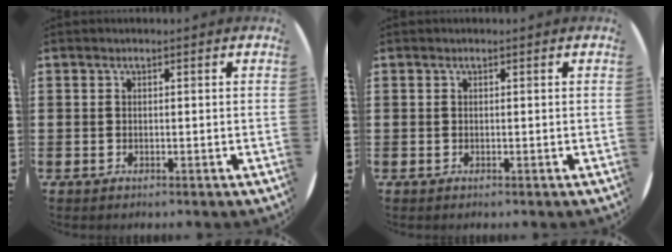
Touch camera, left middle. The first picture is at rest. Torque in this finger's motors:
{"motor_torque": [0.00, 0.00, 0.00, 0.01]}